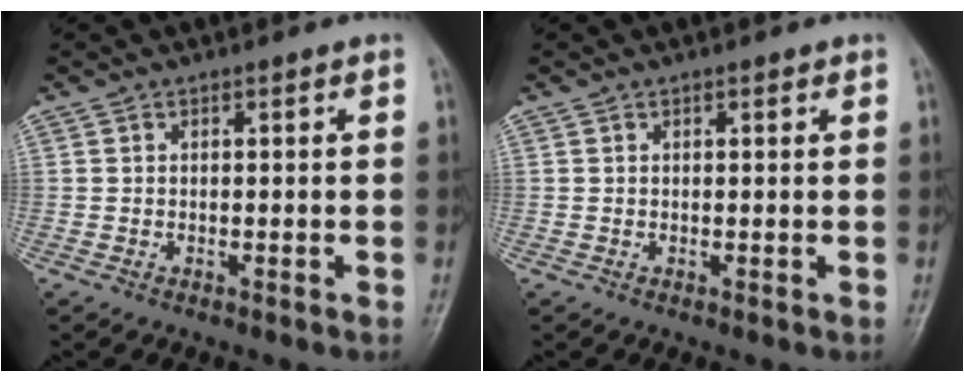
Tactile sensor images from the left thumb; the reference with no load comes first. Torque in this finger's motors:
{"motor_torque": [-0.08, -0.02, -0.05, -0.06, 0.02]}